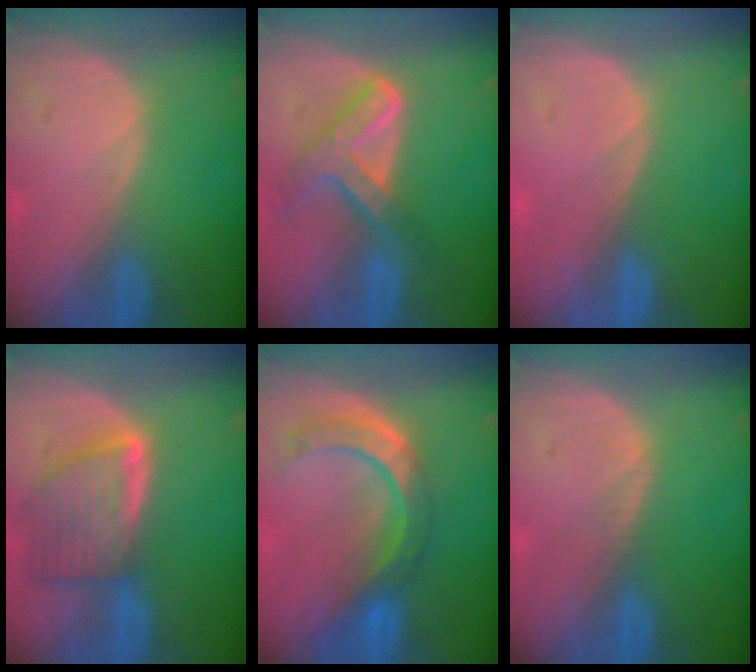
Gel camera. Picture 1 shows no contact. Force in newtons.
{"total": 7.9, "press": 6.4, "slide": 4.5}
{"total": 0.6, "press": 0.1, "slide": 0.6}
{"total": 8.1, "press": 7.4, "slide": 3.3}
{"total": 8.5, "press": 7.2, "slide": 4.5}
{"total": 0.5, "press": 0.5, "slide": 0.1}